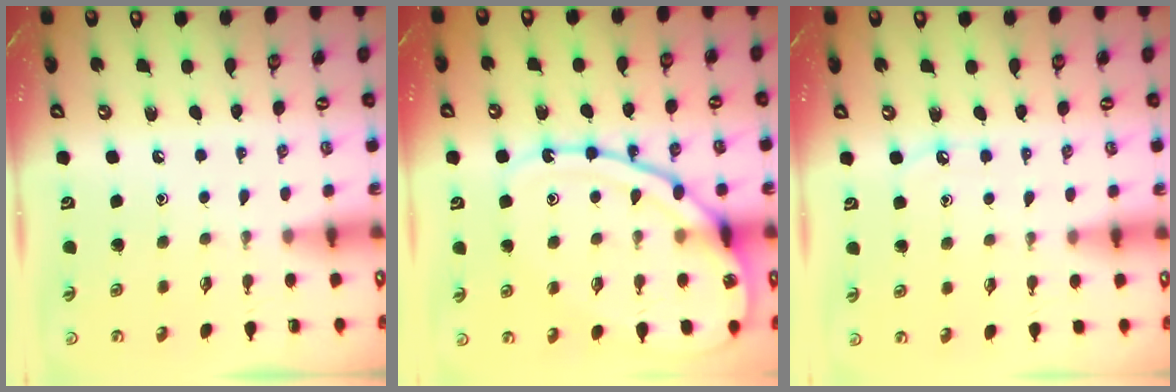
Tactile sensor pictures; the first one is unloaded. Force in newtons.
{"total": 16.4, "press": 16.3, "slide": 1.6}
{"total": 3.9, "press": 3.9, "slide": 0.6}